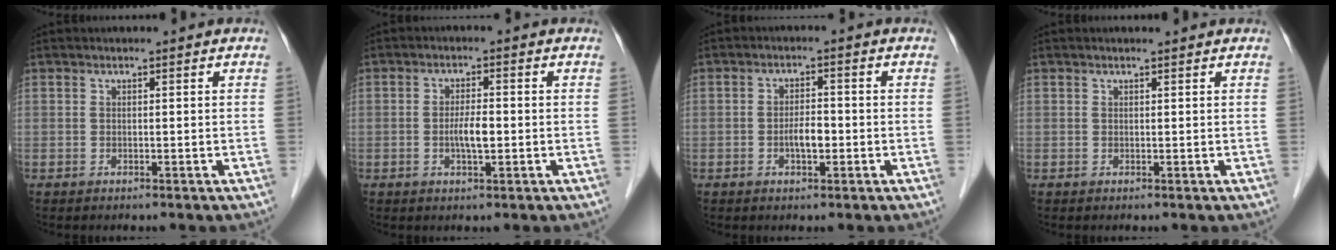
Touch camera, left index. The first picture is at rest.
{"total": 3.3, "force": [-0.6, 0.7, 3.2], "torque": [-0.062, -0.002, -0.012]}
{"total": 3.1, "force": [-1.0, 1.1, 2.7], "torque": [-0.049, 0.002, -0.017]}
{"total": 0.9, "force": [0.8, 0.1, 0.4], "torque": [-0.010, 0.006, 0.012]}